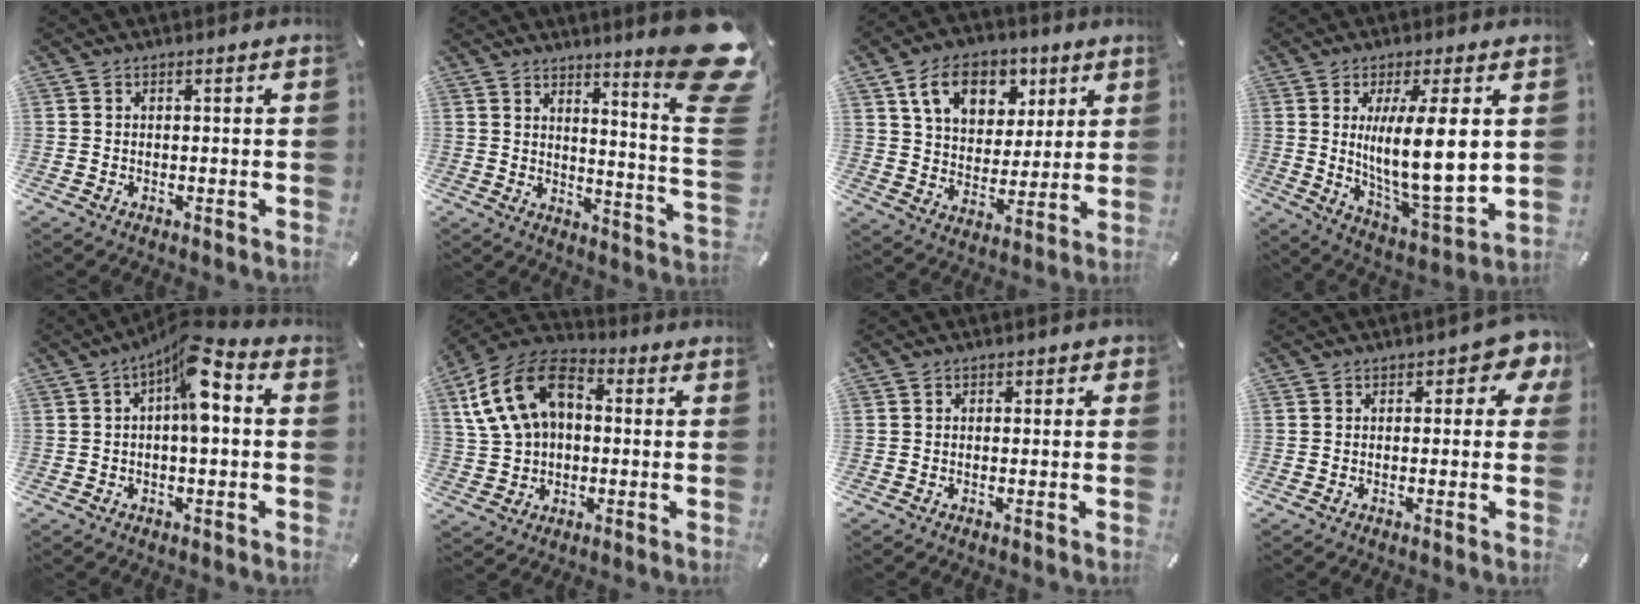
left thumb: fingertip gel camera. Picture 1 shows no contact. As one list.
[{"total": 14.7, "force": [8.5, 2.4, 11.8], "torque": [-0.165, -0.083, 0.134]}, {"total": 12.8, "force": [6.8, 9.3, 5.6], "torque": [-0.092, -0.021, 0.125]}, {"total": 16.5, "force": [3.2, 4.4, 15.5], "torque": [-0.276, -0.032, 0.042]}, {"total": 10.6, "force": [2.0, 4.2, 9.5], "torque": [-0.136, -0.014, 0.032]}, {"total": 15.9, "force": [3.2, 11.9, 10.0], "torque": [-0.224, 0.015, 0.065]}, {"total": 1.2, "force": [-0.3, 1.1, 0.4], "torque": [0.002, 0.003, -0.009]}, {"total": 4.7, "force": [1.7, 2.7, 3.5], "torque": [-0.042, -0.001, 0.024]}]